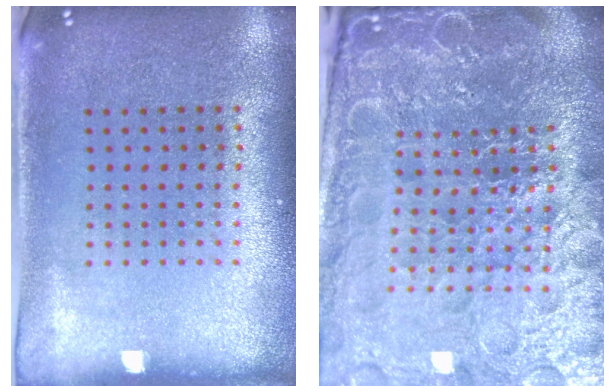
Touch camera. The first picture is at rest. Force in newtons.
{"total": 6.8, "press": 6.0, "slide": 3.3}